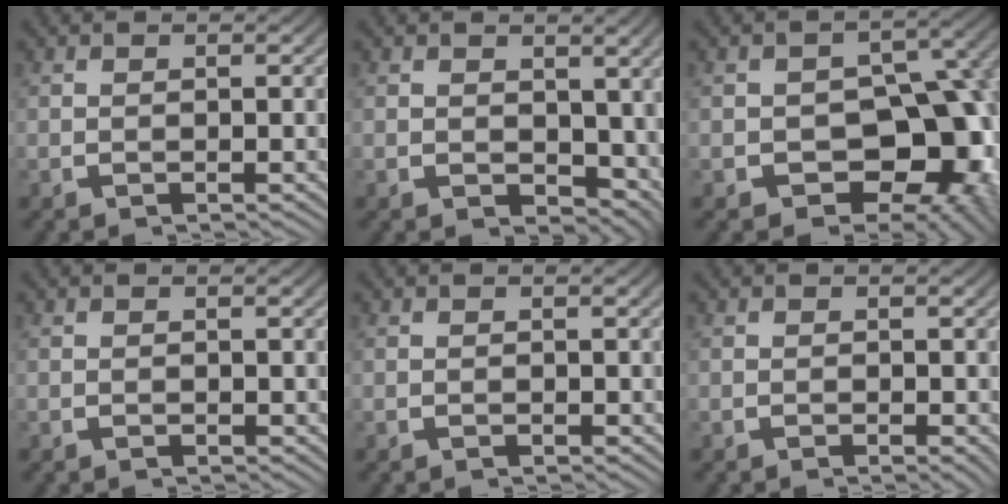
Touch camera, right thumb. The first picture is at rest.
{"total": 3.2, "force": [1.0, 2.5, 1.8], "torque": [-0.021, -0.017, 0.028]}
{"total": 13.6, "force": [-2.8, 10.2, 8.6], "torque": [-0.145, -0.069, -0.017]}
{"total": 0.0}
{"total": 0.0}
{"total": 0.9, "force": [-0.5, 0.4, 0.7], "torque": [-0.006, -0.004, -0.006]}